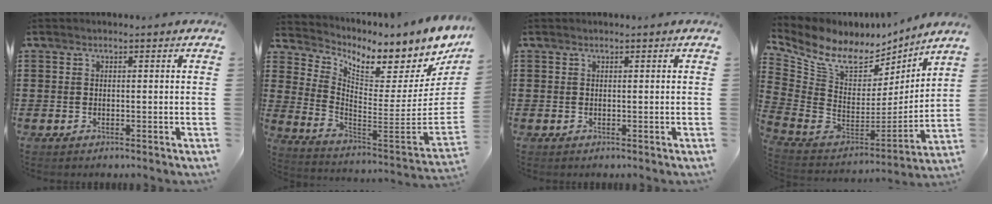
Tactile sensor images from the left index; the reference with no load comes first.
{"total": 5.8, "force": [4.6, 1.8, 3.0], "torque": [-0.065, -0.064, 0.070]}
{"total": 0.0}
{"total": 8.9, "force": [6.2, 4.6, 4.4], "torque": [-0.116, -0.048, 0.110]}